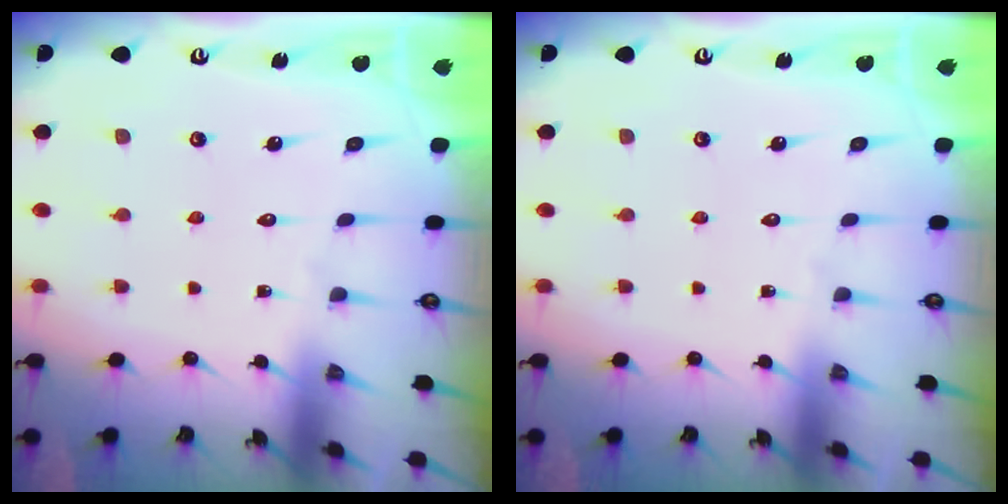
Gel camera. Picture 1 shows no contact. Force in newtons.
{"total": 0.0}